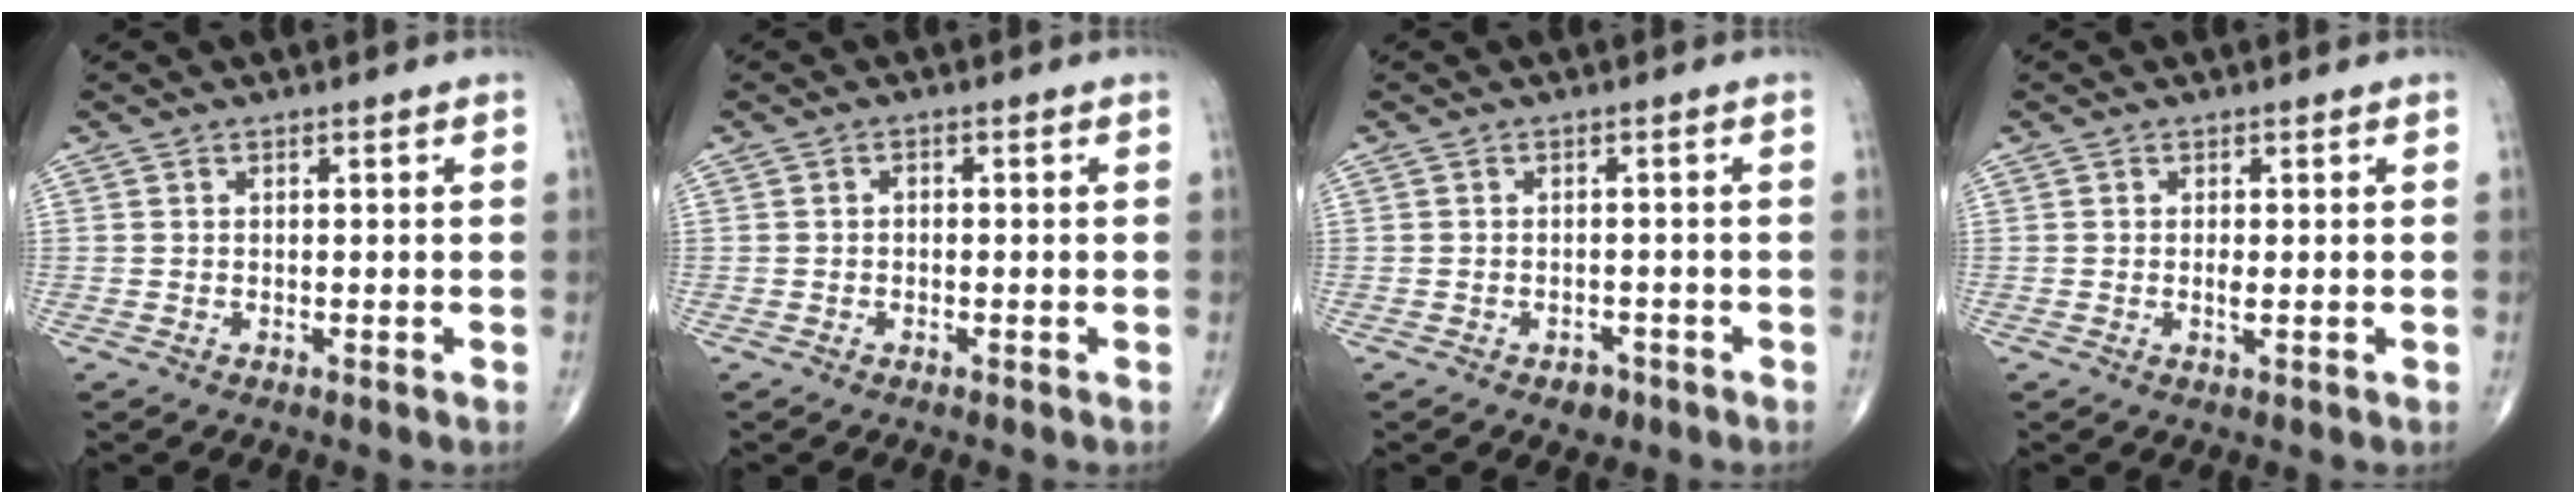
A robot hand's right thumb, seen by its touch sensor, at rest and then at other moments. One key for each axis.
{"total": 0.8, "fx": -0.2, "fy": 0.6, "fz": 0.5, "tx": -0.002, "ty": 0.004, "tz": -0.009}
{"total": 1.3, "fx": -0.9, "fy": 0.8, "fz": 0.4, "tx": -0.005, "ty": 0.003, "tz": -0.013}
{"total": 1.3, "fx": -0.1, "fy": 0.4, "fz": 1.2, "tx": -0.022, "ty": -0.002, "tz": -0.003}